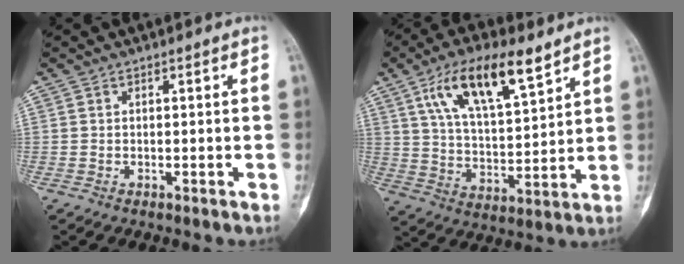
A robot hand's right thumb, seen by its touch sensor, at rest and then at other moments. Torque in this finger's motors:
{"motor_torque": [-1.29, 1.95, 0.61, -0.14, 0.11]}